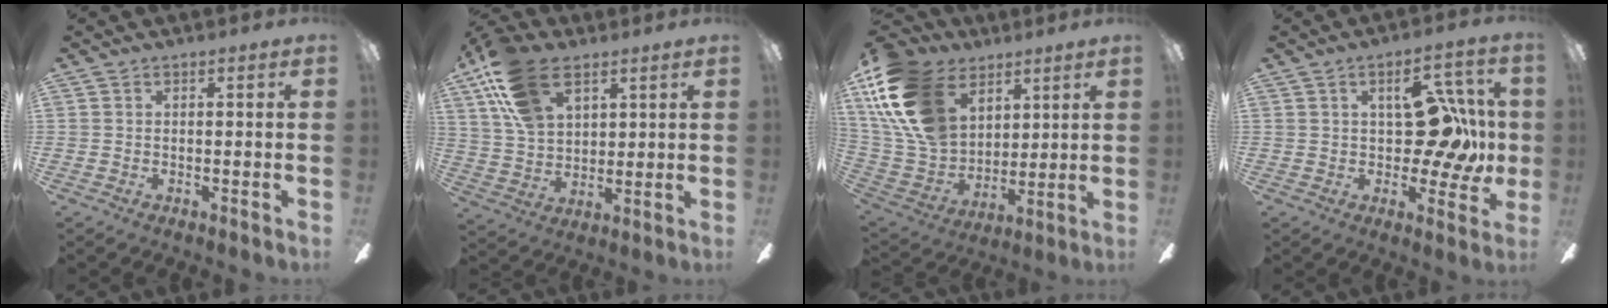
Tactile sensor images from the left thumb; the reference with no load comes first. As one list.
[{"total": 17.5, "force": [9.5, 10.4, 10.5], "torque": [-0.212, -0.020, 0.177]}, {"total": 22.2, "force": [9.9, 15.0, 12.9], "torque": [-0.303, -0.031, 0.187]}, {"total": 15.9, "force": [2.5, 9.2, 12.7], "torque": [-0.167, 0.007, 0.044]}]